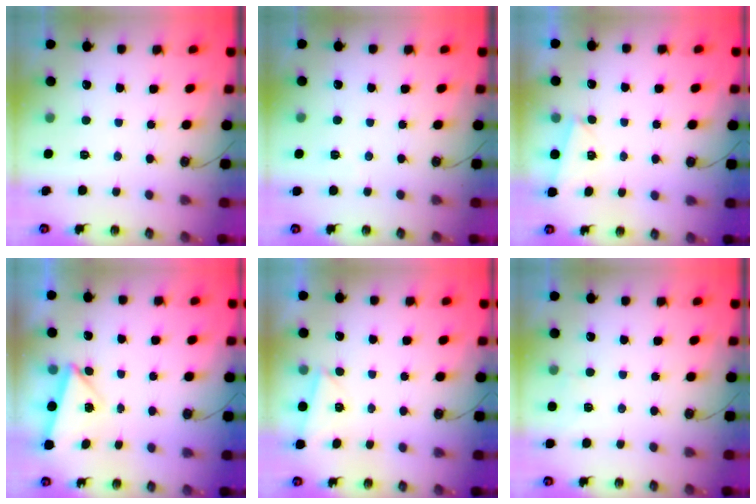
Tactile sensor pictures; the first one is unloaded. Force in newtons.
{"total": 1.8, "press": 1.7, "slide": 0.6}
{"total": 2.5, "press": 1.5, "slide": 2.0}
{"total": 3.8, "press": 3.4, "slide": 1.7}
{"total": 2.4, "press": 2.3, "slide": 0.6}
{"total": 3.5, "press": 3.5, "slide": 0.2}